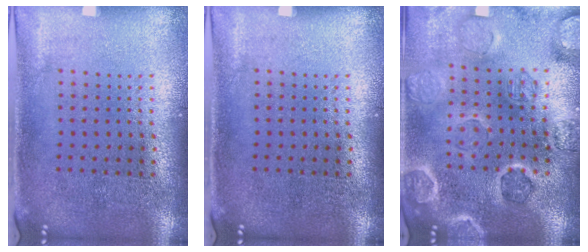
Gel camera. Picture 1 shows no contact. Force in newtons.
{"total": 0.0}
{"total": 2.5, "press": 2.5, "slide": 0.3}